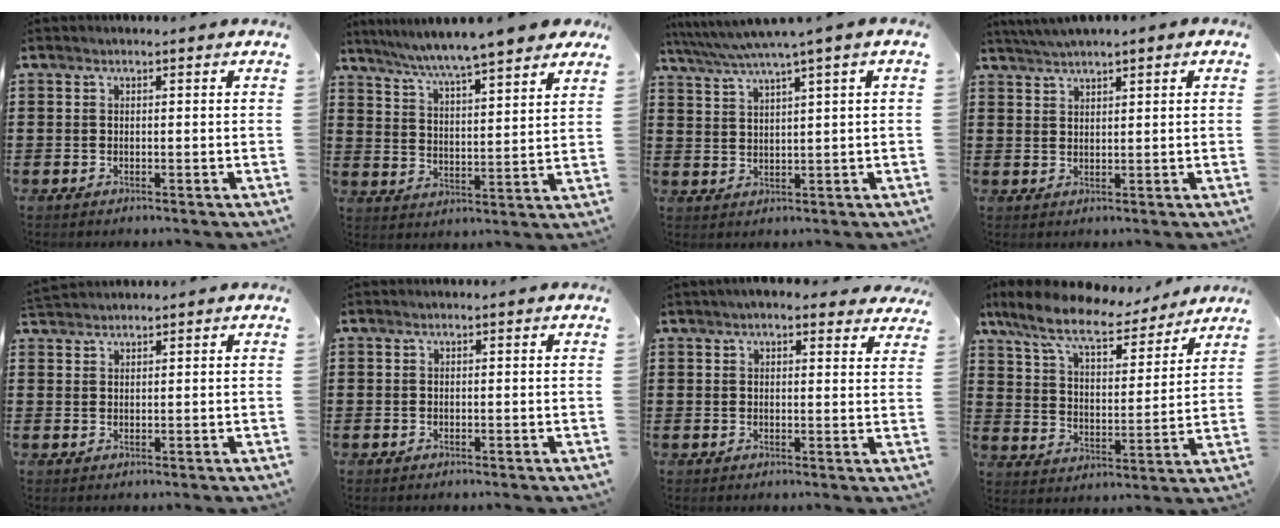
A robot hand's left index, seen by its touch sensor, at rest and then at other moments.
{"total": 6.1, "force": [5.7, -0.5, 2.2], "torque": [-0.068, -0.036, 0.094]}
{"total": 4.2, "force": [2.8, -0.5, 3.1], "torque": [-0.070, -0.014, 0.043]}
{"total": 2.0, "force": [1.8, -0.1, 0.7], "torque": [-0.018, 0.004, 0.035]}
{"total": 1.3, "force": [1.3, 0.1, 0.1], "torque": [-0.005, 0.000, 0.026]}
{"total": 0.0}
{"total": 3.6, "force": [3.1, 0.9, 1.6], "torque": [-0.040, 0.000, 0.056]}
{"total": 10.0, "force": [8.3, 2.0, 5.1], "torque": [-0.131, -0.036, 0.145]}